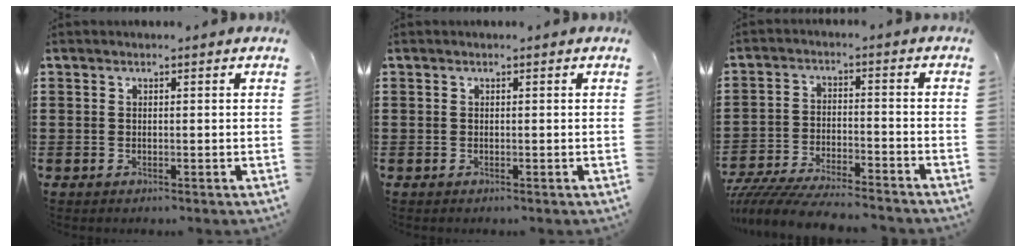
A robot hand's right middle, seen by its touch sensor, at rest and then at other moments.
{"total": 0.0}
{"total": 7.2, "force": [-6.9, 0.5, 1.7], "torque": [-0.038, 0.002, -0.136]}